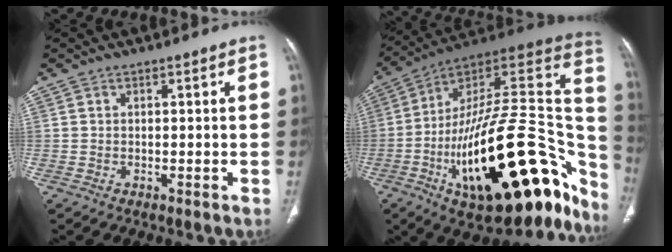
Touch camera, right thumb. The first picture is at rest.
{"total": 41.0, "force": [-14.2, 16.2, 34.9], "torque": [-0.423, 0.068, -0.219]}